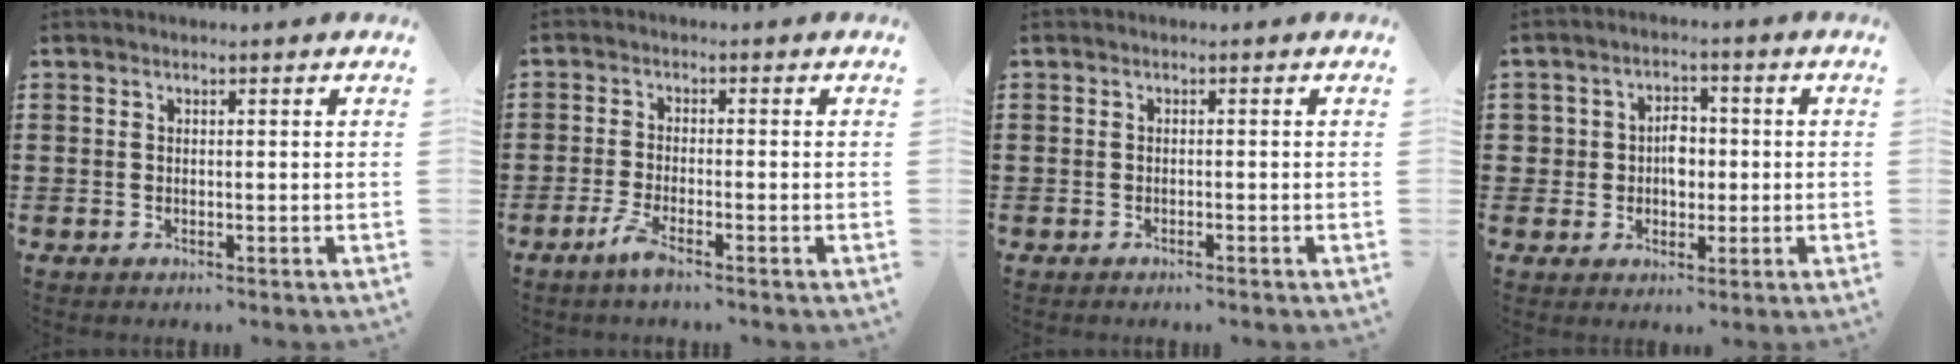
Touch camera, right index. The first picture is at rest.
{"total": 3.1, "force": [-2.1, 0.1, 2.2], "torque": [-0.052, -0.009, -0.042]}
{"total": 0.6, "force": [-0.5, -0.1, 0.3], "torque": [-0.006, -0.002, -0.009]}
{"total": 4.3, "force": [-0.1, 3.6, 2.4], "torque": [-0.049, 0.007, -0.009]}